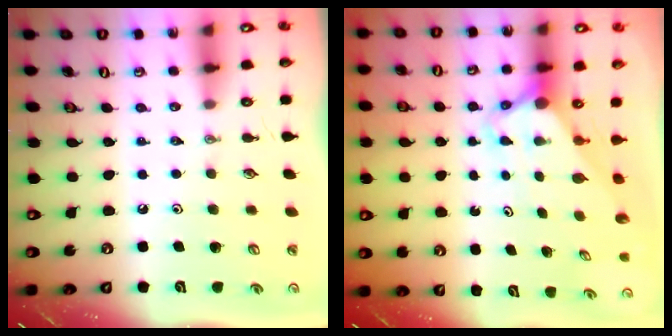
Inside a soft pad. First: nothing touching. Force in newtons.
{"total": 3.2, "press": 3.2, "slide": 0.3}